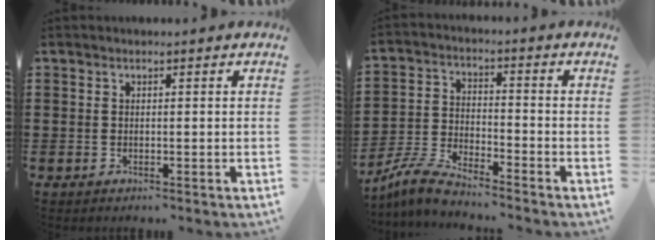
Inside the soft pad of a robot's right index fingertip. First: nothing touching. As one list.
[{"total": 6.1, "force": [-5.8, 0.2, 1.9], "torque": [-0.056, -0.006, -0.116]}]